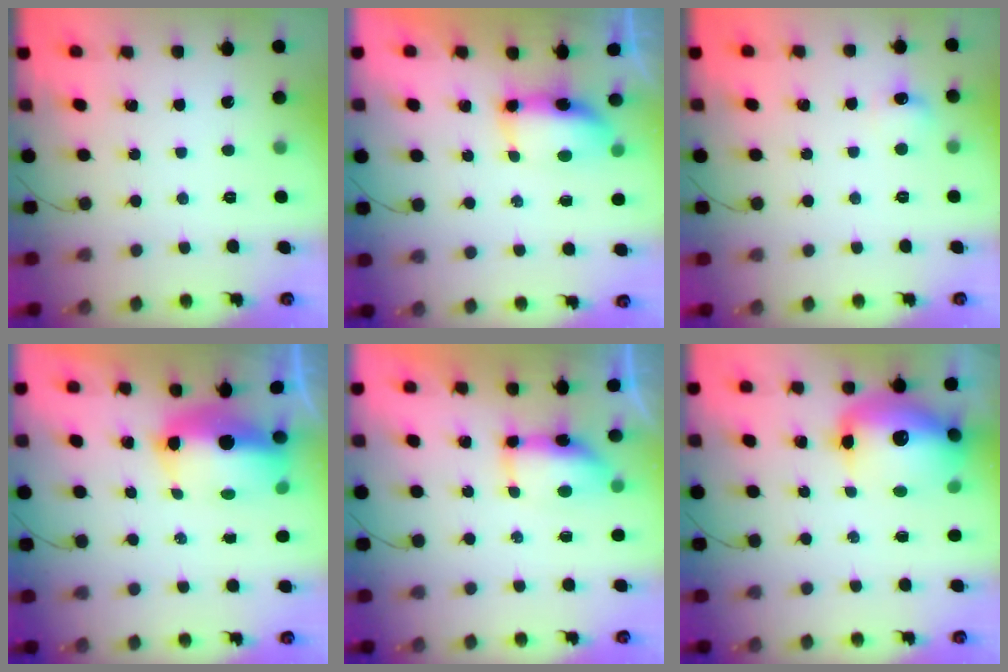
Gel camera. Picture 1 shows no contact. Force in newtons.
{"total": 13.8, "press": 8.9, "slide": 10.6}
{"total": 6.6, "press": 6.3, "slide": 1.7}
{"total": 10.5, "press": 10.3, "slide": 2.2}
{"total": 8.0, "press": 7.2, "slide": 3.4}
{"total": 16.2, "press": 15.8, "slide": 3.7}